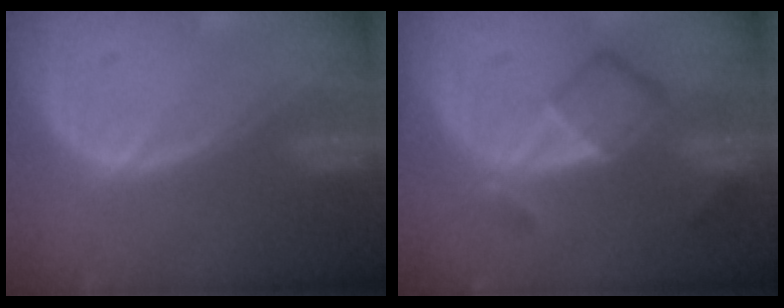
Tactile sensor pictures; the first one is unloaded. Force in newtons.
{"total": 7.1, "press": 6.0, "slide": 3.6}